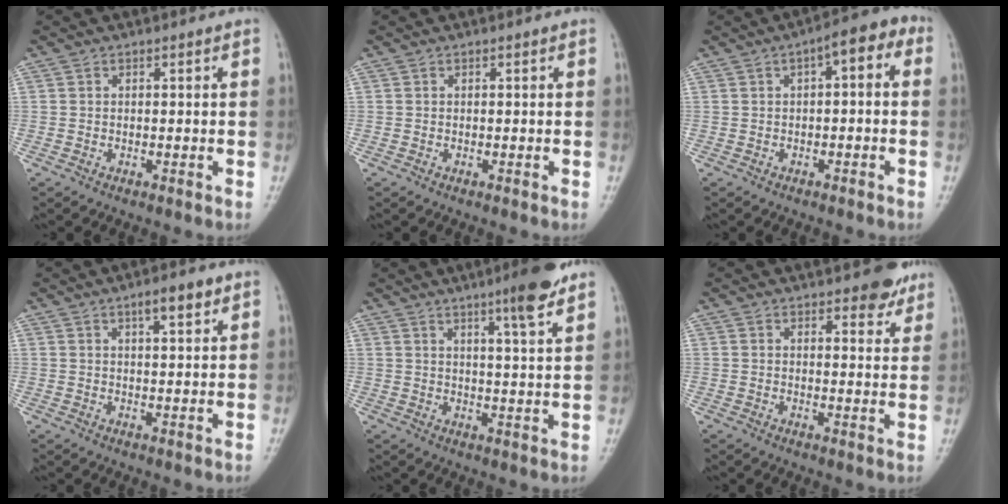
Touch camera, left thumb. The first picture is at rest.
{"total": 0.0}
{"total": 6.2, "force": [1.0, 2.8, 5.4], "torque": [-0.050, 0.031, -0.001]}
{"total": 4.5, "force": [2.5, 1.2, 3.5], "torque": [-0.046, -0.008, 0.038]}
{"total": 8.5, "force": [5.5, 0.4, 6.4], "torque": [-0.088, -0.031, 0.077]}
{"total": 5.4, "force": [3.9, 2.0, 3.0], "torque": [-0.011, -0.022, 0.049]}